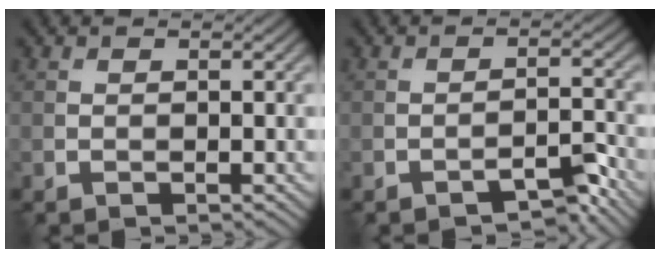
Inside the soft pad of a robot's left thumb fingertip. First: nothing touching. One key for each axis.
{"total": 3.1, "fx": -2.6, "fy": 0.5, "fz": 1.6, "tx": -0.022, "ty": 0.010, "tz": -0.041}